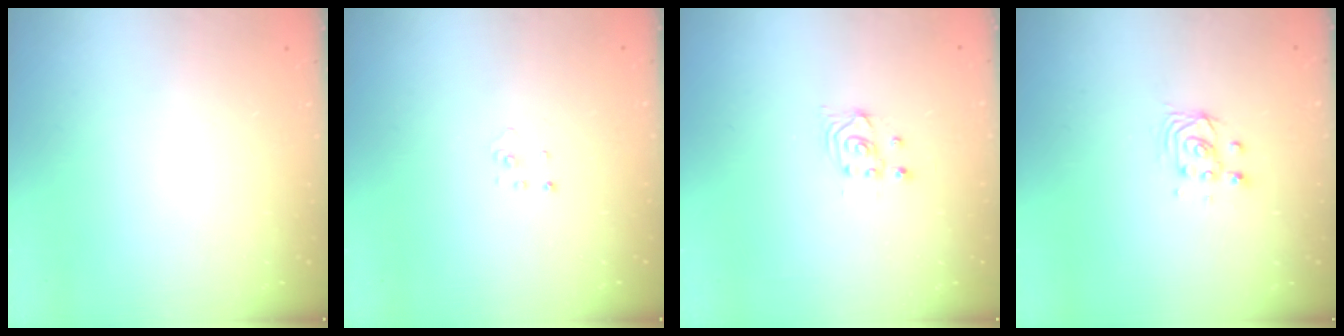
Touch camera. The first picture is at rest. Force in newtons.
{"total": 1.5, "press": 1.5, "slide": 0.1}
{"total": 2.5, "press": 2.5, "slide": 0.3}
{"total": 3.5, "press": 3.5, "slide": 0.2}